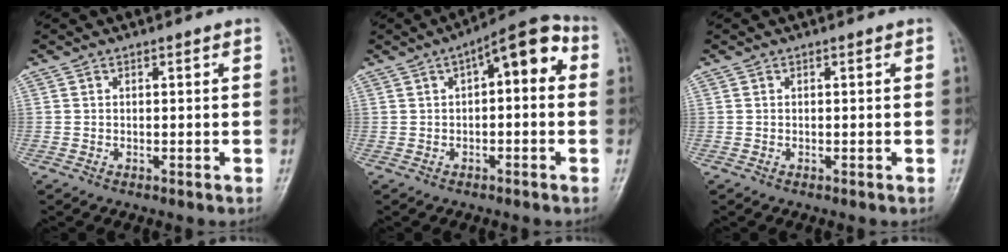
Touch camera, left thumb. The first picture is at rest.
{"total": 9.6, "force": [2.0, 4.1, 8.4], "torque": [-0.094, 0.036, 0.015]}
{"total": 0.0}